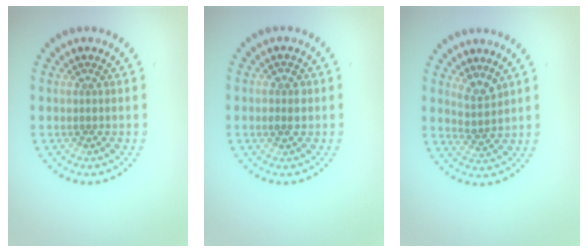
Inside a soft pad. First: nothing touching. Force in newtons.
{"total": 1.4, "press": 1.4, "slide": 0.1}
{"total": 2.2, "press": 1.6, "slide": 1.5}